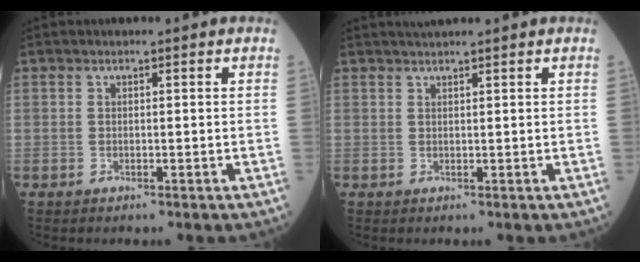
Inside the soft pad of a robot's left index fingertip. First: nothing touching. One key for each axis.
{"total": 2.7, "fx": 2.4, "fy": -0.2, "fz": 1.2, "tx": -0.012, "ty": 0.023, "tz": 0.043}